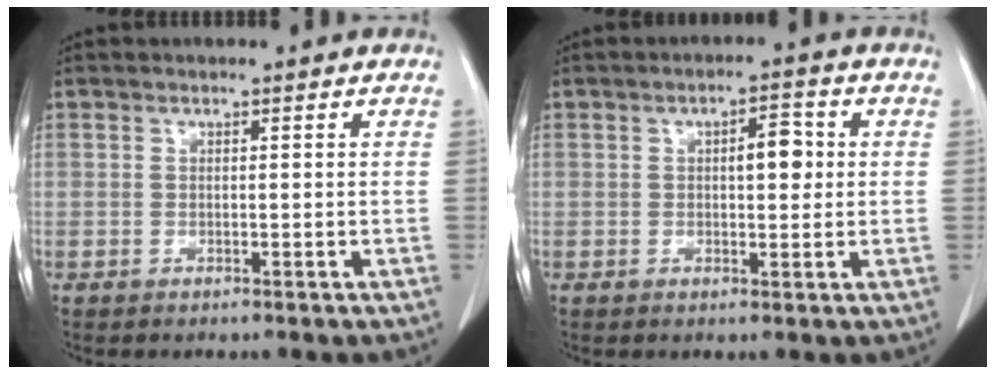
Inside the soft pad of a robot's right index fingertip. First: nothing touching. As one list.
[{"total": 4.1, "force": [0.6, 1.6, 3.8], "torque": [-0.057, 0.007, 0.009]}]